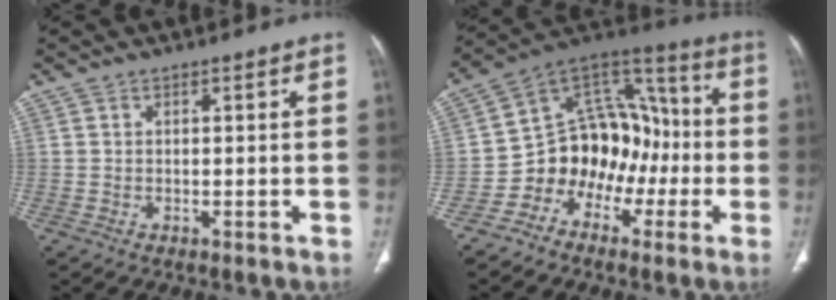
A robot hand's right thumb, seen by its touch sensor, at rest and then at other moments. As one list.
[{"total": 15.4, "force": [-5.0, 12.0, 8.2], "torque": [-0.072, 0.093, -0.094]}]